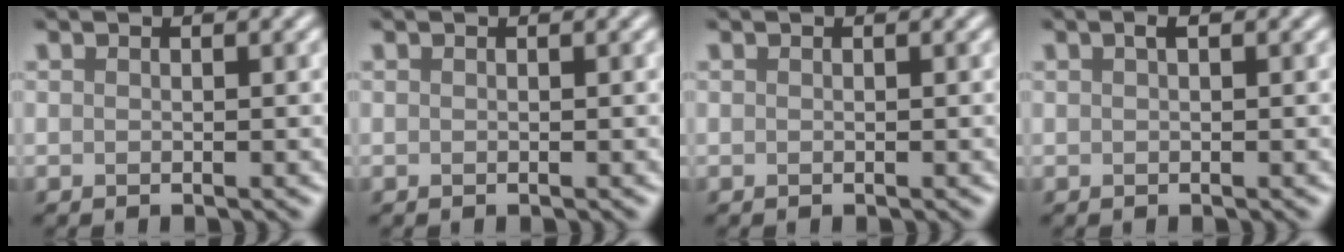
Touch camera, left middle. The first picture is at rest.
{"total": 0.0}
{"total": 0.0}
{"total": 0.8, "force": [0.3, 0.2, 0.7], "torque": [-0.012, 0.006, 0.006]}